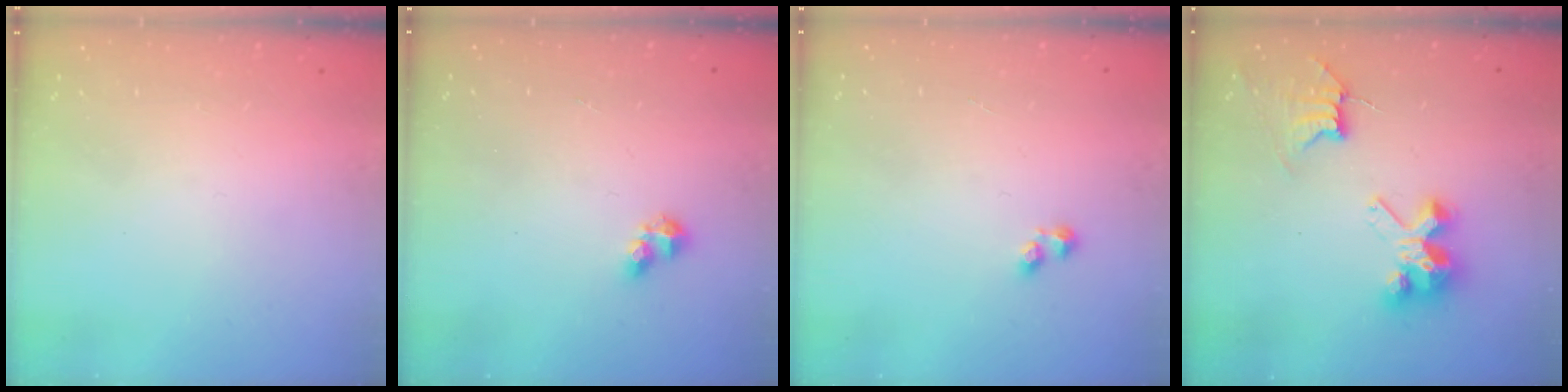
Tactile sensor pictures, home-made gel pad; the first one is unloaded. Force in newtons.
{"total": 2.9, "press": 2.9, "slide": 0.3}
{"total": 1.2, "press": 1.0, "slide": 0.6}
{"total": 8.2, "press": 8.2, "slide": 0.7}